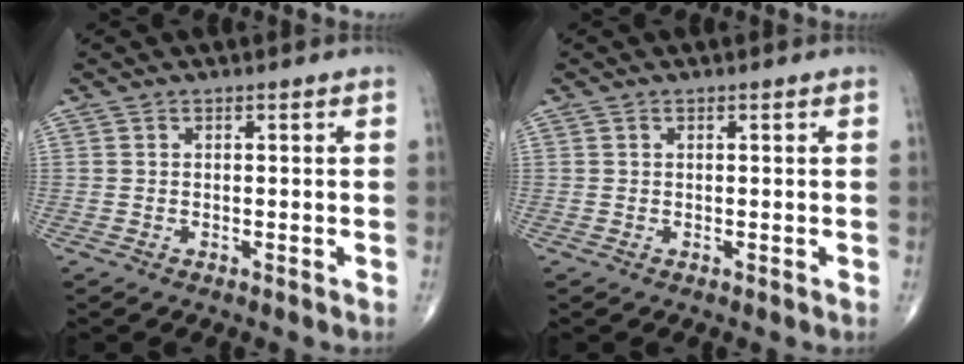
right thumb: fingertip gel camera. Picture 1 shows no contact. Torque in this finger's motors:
{"motor_torque": [-0.14, -0.08, 0.04, 0.15, -0.03]}